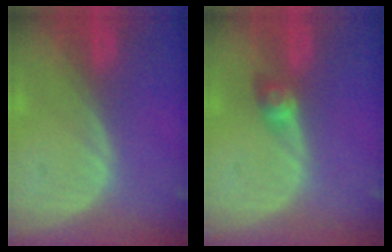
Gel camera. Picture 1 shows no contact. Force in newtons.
{"total": 2.9, "press": 2.5, "slide": 1.4}